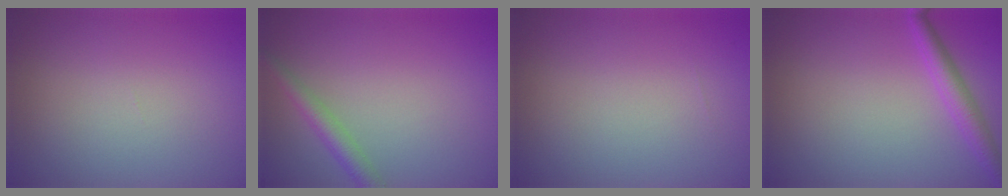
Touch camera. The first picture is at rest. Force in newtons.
{"total": 2.2, "press": 2.2, "slide": 0.1}
{"total": 0.0}
{"total": 2.6, "press": 2.6, "slide": 0.1}